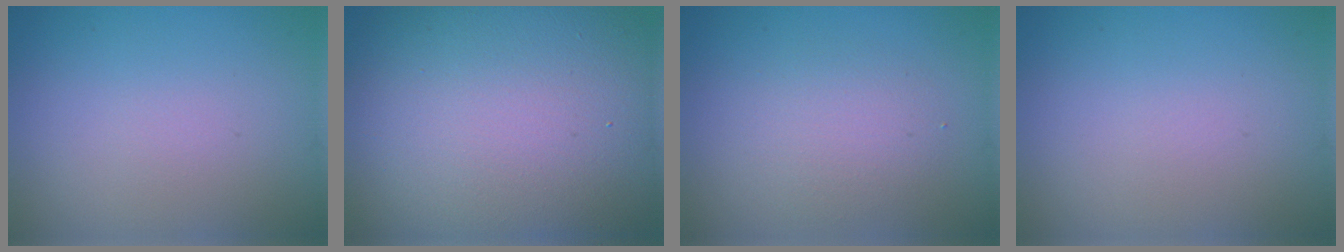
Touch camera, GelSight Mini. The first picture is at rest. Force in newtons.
{"total": 18.7, "press": 18.7, "slide": 1.1}
{"total": 2.3, "press": 2.3, "slide": 0.2}
{"total": 0.0}